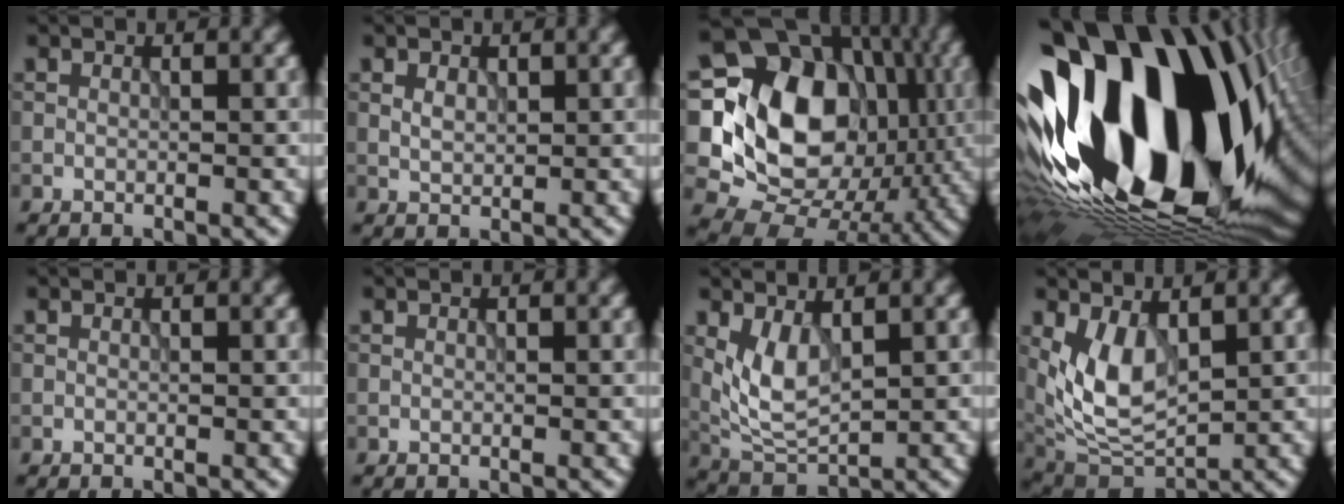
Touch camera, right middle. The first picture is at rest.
{"total": 1.3, "force": [0.4, 0.9, 0.9], "torque": [-0.019, -0.002, 0.008]}
{"total": 15.2, "force": [0.7, 12.1, 9.1], "torque": [-0.155, -0.002, -0.001]}
{"total": 22.3, "force": [-0.2, 12.6, 18.4], "torque": [-0.326, -0.035, -0.007]}
{"total": 0.0}
{"total": 0.0}
{"total": 3.9, "force": [1.1, 1.9, 3.2], "torque": [-0.074, -0.007, 0.027]}
{"total": 5.3, "force": [1.1, 2.9, 4.3], "torque": [-0.092, -0.013, 0.028]}